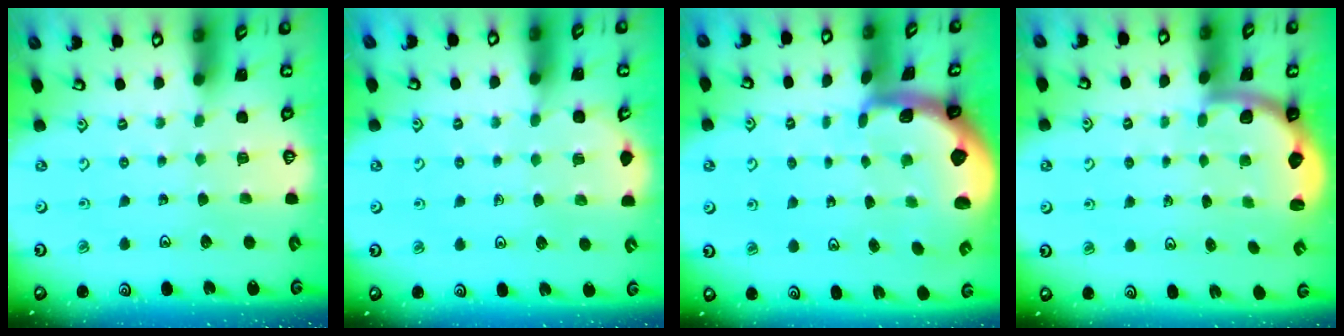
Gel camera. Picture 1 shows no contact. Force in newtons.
{"total": 4.0, "press": 3.6, "slide": 1.8}
{"total": 2.6, "press": 2.5, "slide": 0.6}
{"total": 2.4, "press": 1.7, "slide": 1.6}